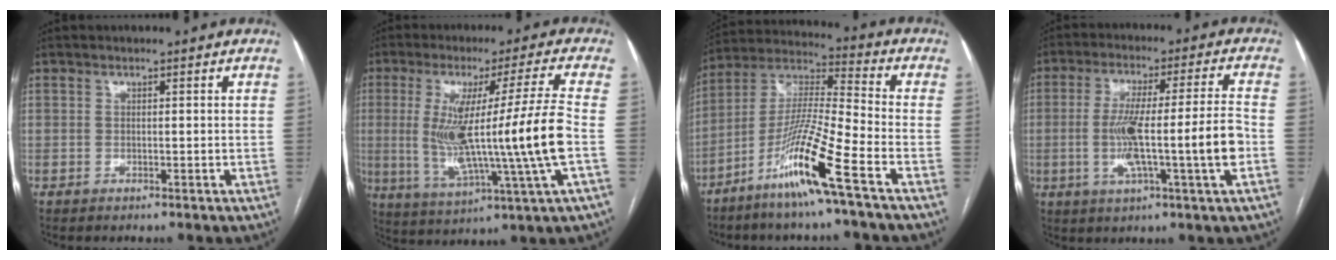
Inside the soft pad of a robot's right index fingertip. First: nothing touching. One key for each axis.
{"total": 17.2, "fx": -0.6, "fy": -1.6, "fz": 17.1, "tx": -0.316, "ty": -0.011, "tz": -0.013}
{"total": 14.2, "fx": -7.7, "fy": -1.1, "fz": 11.9, "tx": -0.239, "ty": -0.025, "tz": -0.154}
{"total": 13.4, "fx": -2.5, "fy": -0.6, "fz": 13.2, "tx": -0.235, "ty": 0.006, "tz": -0.043}